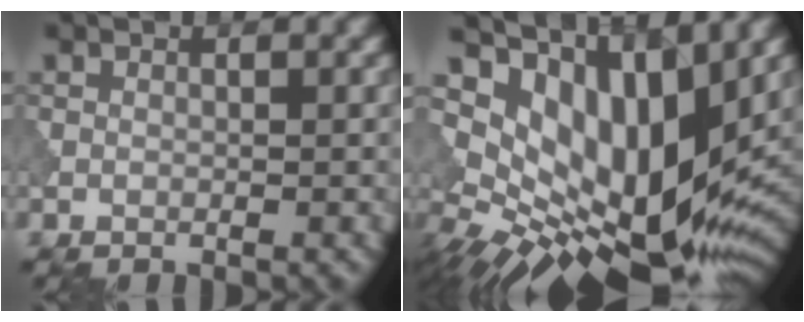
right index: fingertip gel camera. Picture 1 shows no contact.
{"total": 13.9, "force": [4.7, 6.8, 11.1], "torque": [-0.190, -0.003, 0.097]}